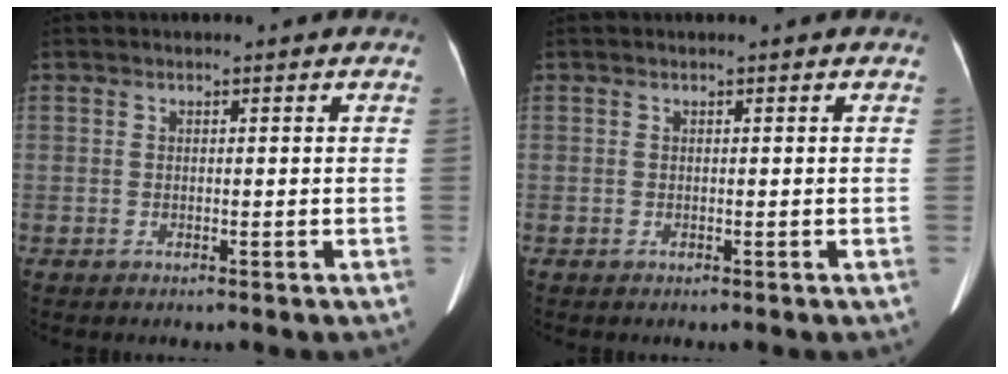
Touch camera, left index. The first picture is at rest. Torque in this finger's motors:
{"motor_torque": [-0.01, 0.07, -0.05, -0.01]}